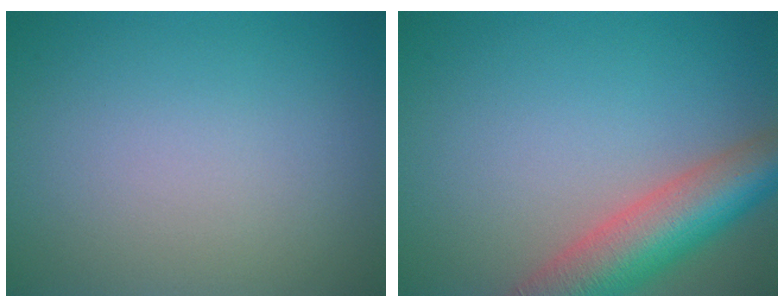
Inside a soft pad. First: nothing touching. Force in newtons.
{"total": 8.2, "press": 8.2, "slide": 0.6}